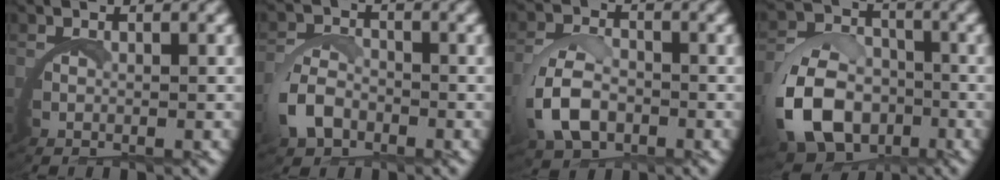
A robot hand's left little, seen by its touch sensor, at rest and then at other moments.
{"total": 2.8, "force": [-0.7, 2.2, 1.6], "torque": [-0.041, -0.003, -0.018]}
{"total": 3.9, "force": [-0.5, 2.7, 2.8], "torque": [-0.070, -0.005, -0.010]}
{"total": 8.5, "force": [-2.4, 6.8, 4.5], "torque": [-0.098, -0.026, -0.043]}